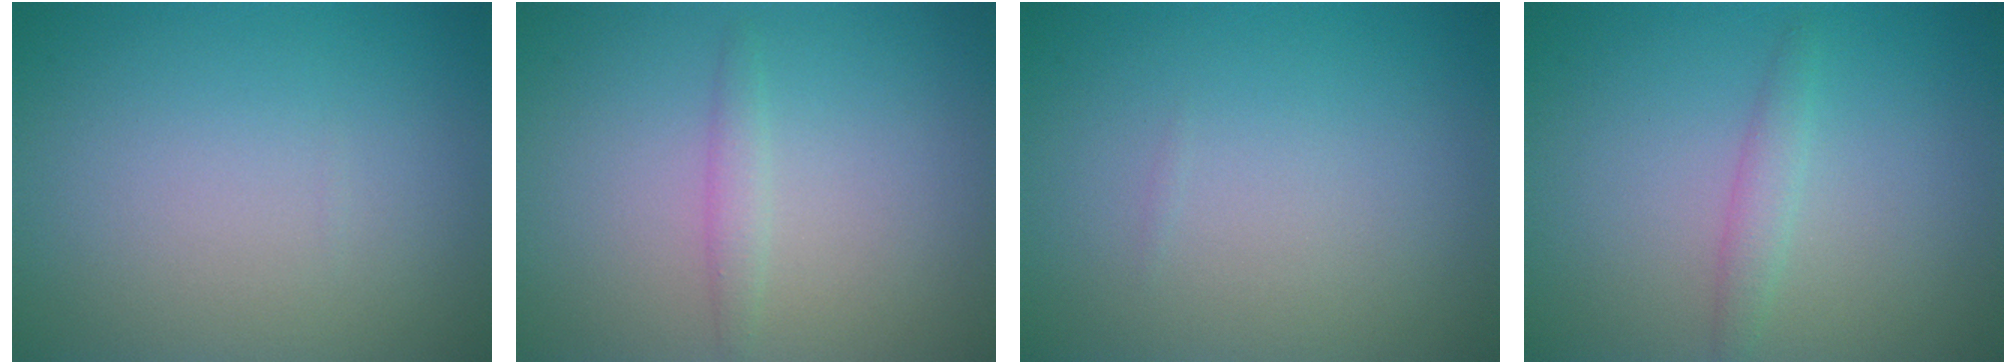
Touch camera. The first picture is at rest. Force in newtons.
{"total": 1.2, "press": 1.2, "slide": 0.1}
{"total": 0.0}
{"total": 1.5, "press": 1.5, "slide": 0.0}